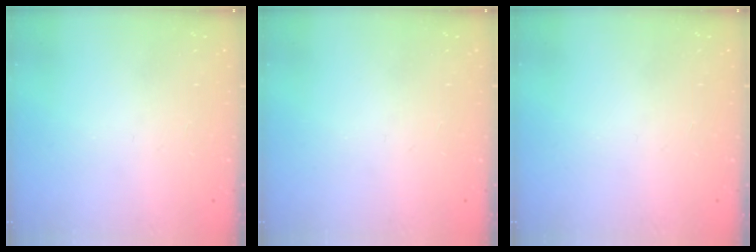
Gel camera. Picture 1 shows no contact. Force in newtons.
{"total": 0.0}
{"total": 0.0}